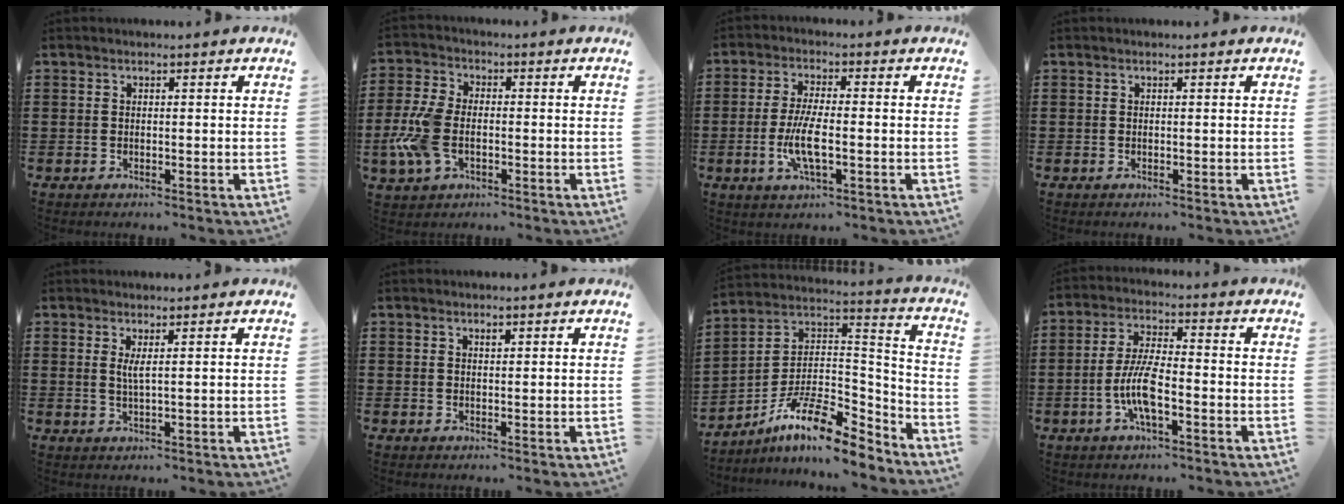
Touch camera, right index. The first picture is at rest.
{"total": 7.7, "force": [-1.9, 4.5, 5.9], "torque": [-0.151, -0.003, -0.042]}
{"total": 6.5, "force": [-1.8, 1.7, 6.0], "torque": [-0.134, -0.011, -0.039]}
{"total": 0.0}
{"total": 1.8, "force": [0.7, 0.0, 1.7], "torque": [-0.036, -0.002, 0.011]}
{"total": 0.6, "force": [0.4, 0.3, 0.3], "torque": [-0.006, 0.002, 0.008]}
{"total": 13.1, "force": [-9.6, 3.8, 8.1], "torque": [-0.152, 0.024, -0.180]}
{"total": 7.4, "force": [-2.4, 2.1, 6.6], "torque": [-0.152, -0.011, -0.053]}